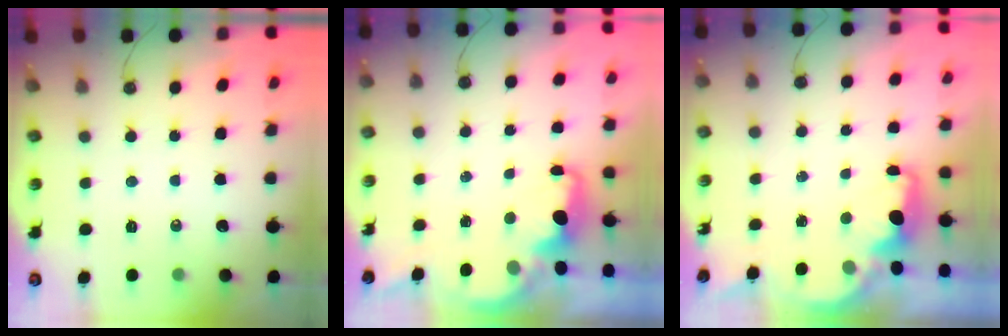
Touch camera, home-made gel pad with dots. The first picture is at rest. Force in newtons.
{"total": 2.3, "press": 2.1, "slide": 0.9}
{"total": 2.6, "press": 2.5, "slide": 0.8}